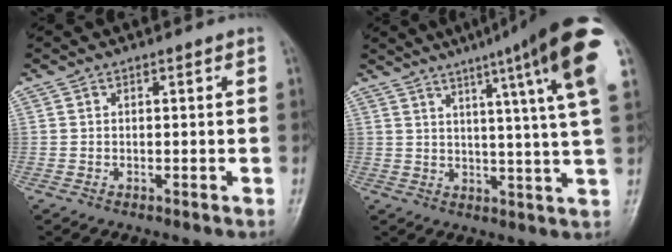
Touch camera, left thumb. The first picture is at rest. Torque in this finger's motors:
{"motor_torque": [0.79, 0.80, 1.63, -1.13, 0.43]}